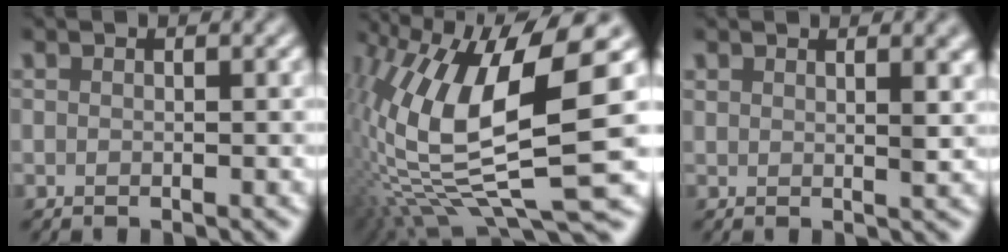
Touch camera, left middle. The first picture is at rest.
{"total": 13.4, "force": [1.3, 3.9, 12.7], "torque": [-0.256, -0.001, 0.027]}
{"total": 2.7, "force": [1.7, 0.9, 1.9], "torque": [-0.013, 0.001, 0.026]}